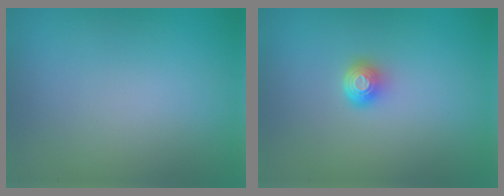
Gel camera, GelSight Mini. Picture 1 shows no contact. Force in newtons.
{"total": 1.6, "press": 1.2, "slide": 1.1}